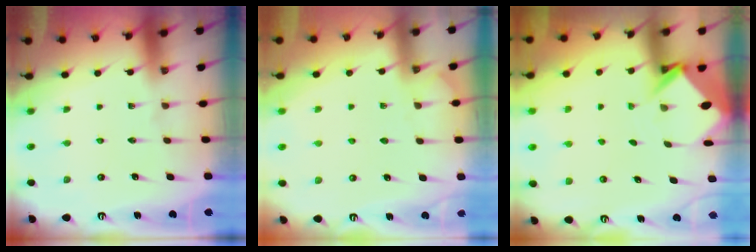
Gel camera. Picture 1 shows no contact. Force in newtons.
{"total": 3.8, "press": 3.8, "slide": 0.6}
{"total": 3.8, "press": 3.8, "slide": 0.2}